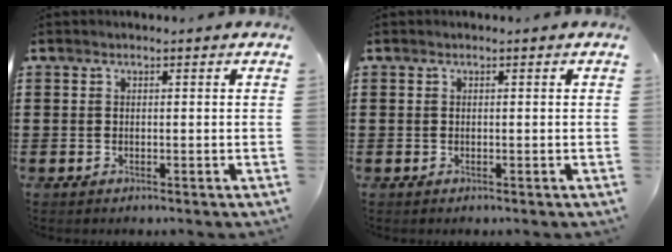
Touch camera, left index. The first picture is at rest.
{"total": 0.0}